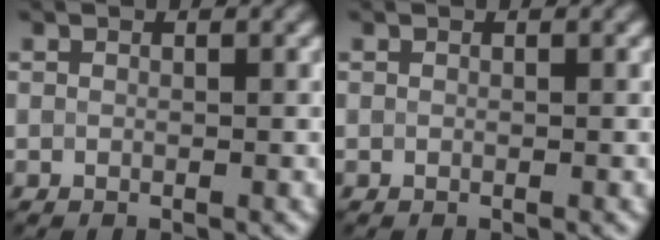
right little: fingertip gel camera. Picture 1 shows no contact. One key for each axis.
{"total": 0.0}